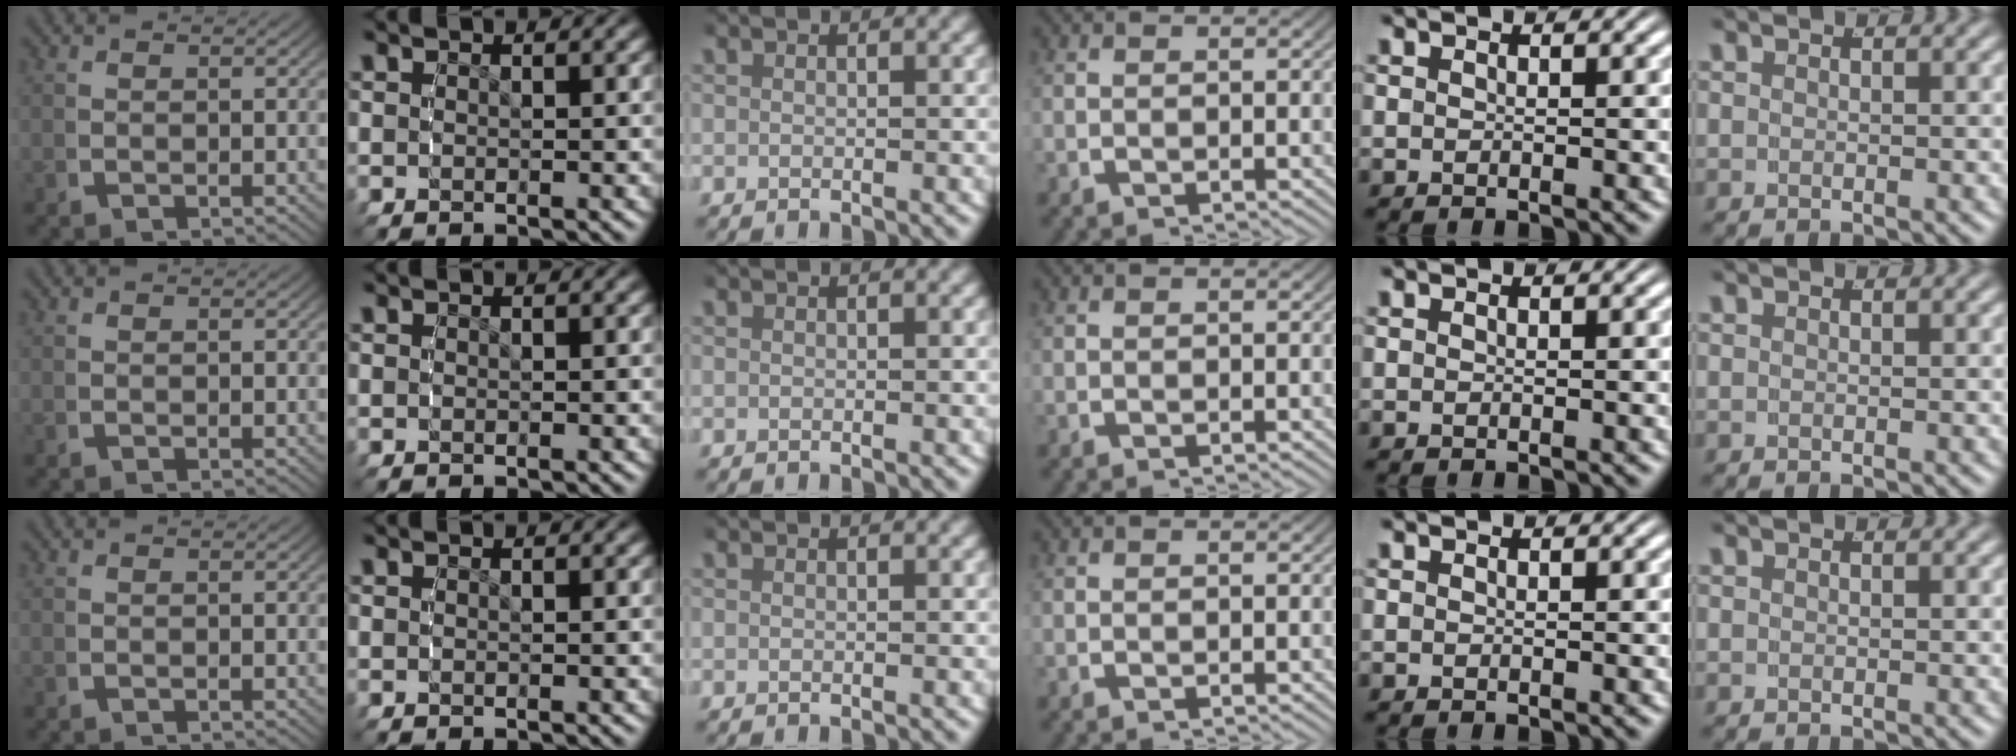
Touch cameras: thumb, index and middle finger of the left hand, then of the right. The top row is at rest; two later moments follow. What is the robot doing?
{"motion": "reach", "object": "bowl"}